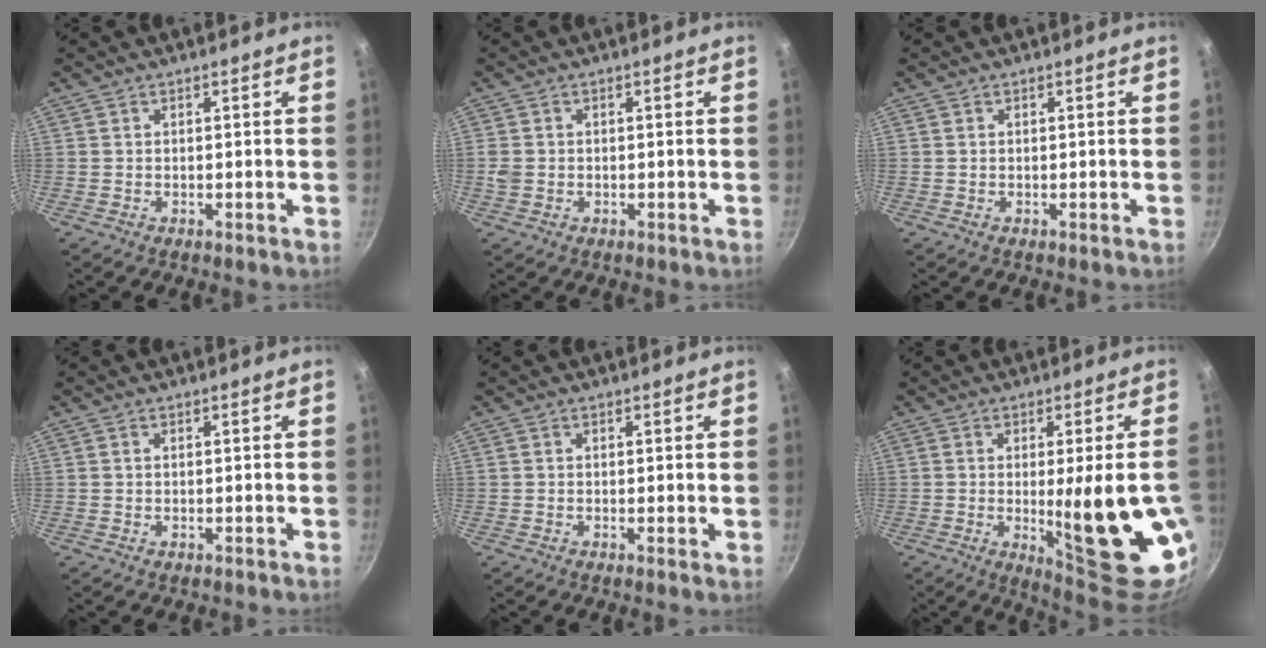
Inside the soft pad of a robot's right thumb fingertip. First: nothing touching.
{"total": 2.0, "force": [-0.2, 1.7, 1.0], "torque": [-0.021, 0.002, -0.004]}
{"total": 0.0}
{"total": 0.0}
{"total": 0.6, "force": [0.1, 0.1, 0.6], "torque": [-0.007, -0.002, 0.001]}
{"total": 19.3, "force": [-3.0, 4.2, 18.6], "torque": [-0.234, -0.019, -0.023]}